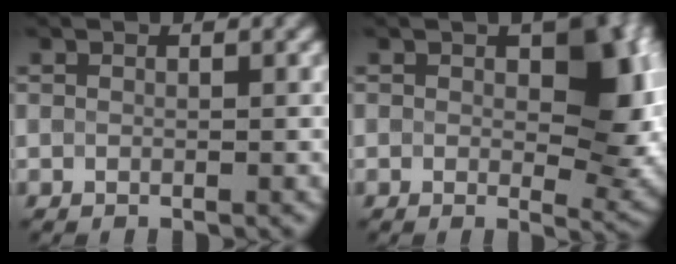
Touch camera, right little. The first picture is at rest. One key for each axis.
{"total": 7.3, "fx": 0.8, "fy": 4.0, "fz": 6.1, "tx": -0.070, "ty": -0.004, "tz": 0.011}